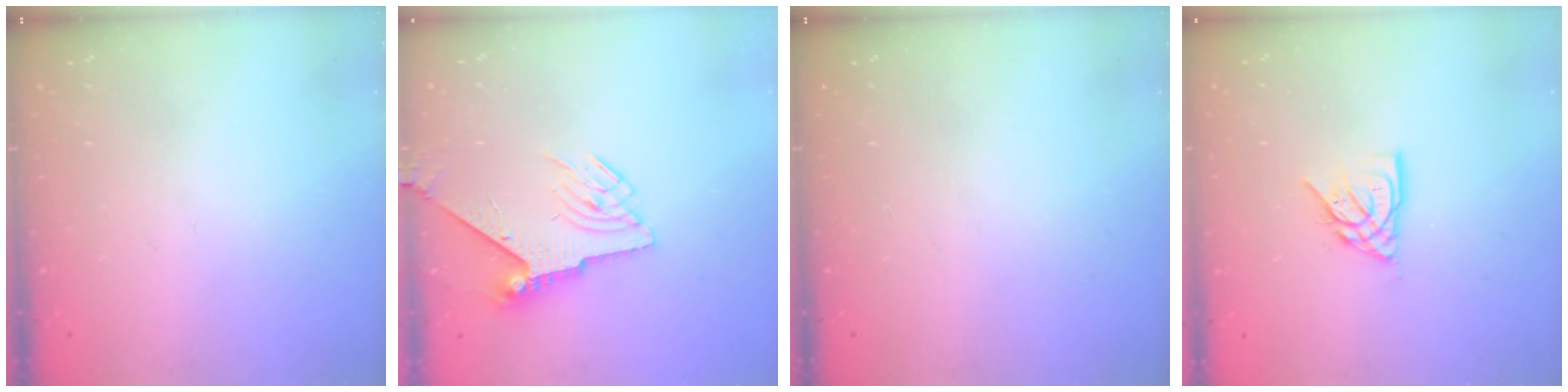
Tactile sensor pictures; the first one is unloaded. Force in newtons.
{"total": 6.7, "press": 6.6, "slide": 1.0}
{"total": 0.0}
{"total": 8.2, "press": 8.1, "slide": 0.6}